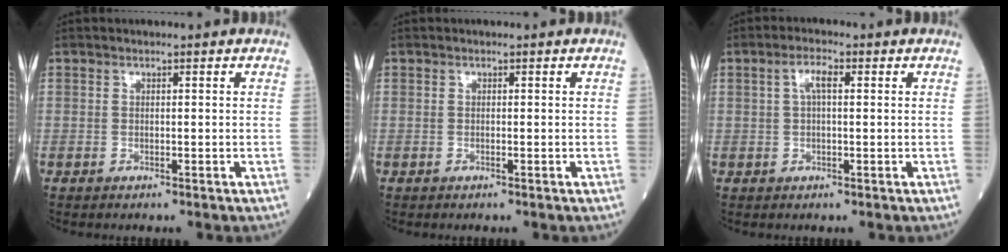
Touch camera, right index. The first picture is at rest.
{"total": 0.0}
{"total": 3.0, "force": [0.9, 0.7, 2.7], "torque": [-0.057, 0.013, 0.019]}